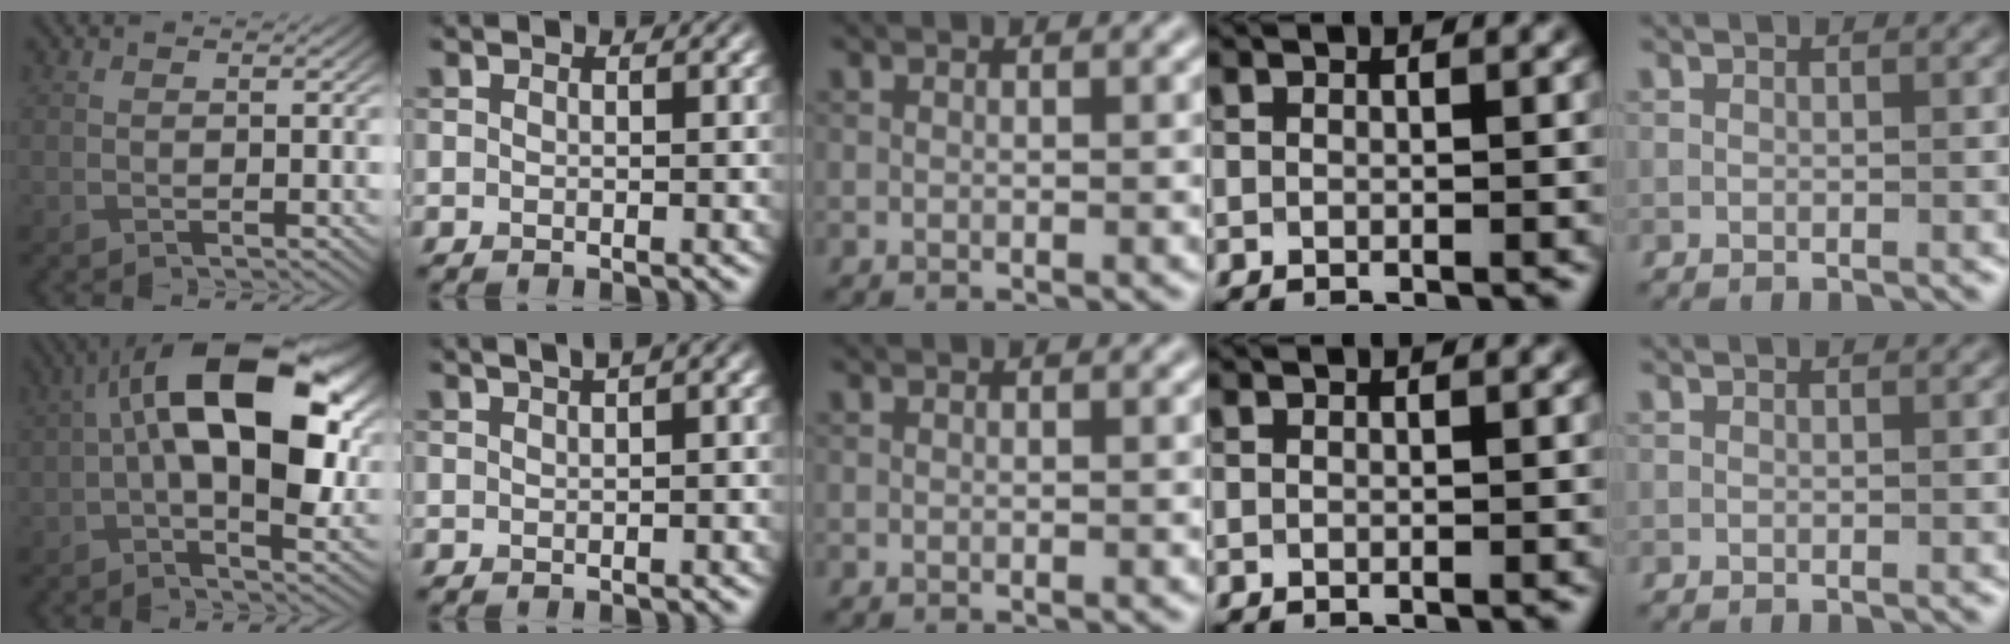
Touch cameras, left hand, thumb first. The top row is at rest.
{"thumb": {"total": 17.0, "force": [3.0, 8.2, 14.6], "torque": [-0.246, 0.012, 0.041]}, "index": {"total": 4.9, "force": [2.4, 1.9, 3.8], "torque": [-0.038, 0.031, 0.018]}}